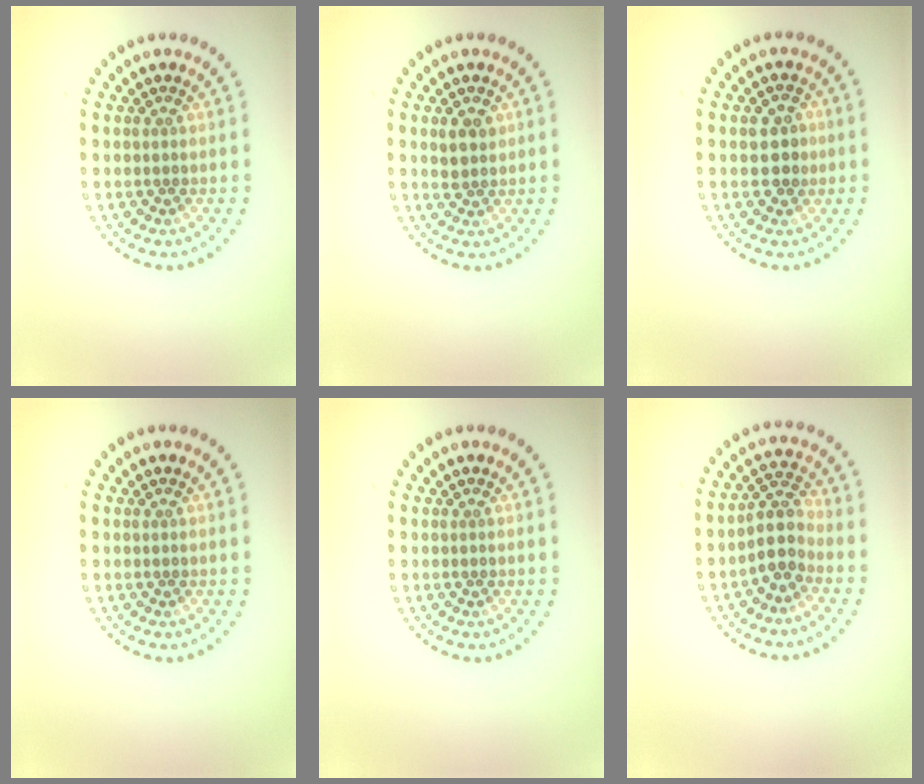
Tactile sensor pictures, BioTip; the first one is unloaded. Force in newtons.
{"total": 1.7, "press": 1.6, "slide": 0.5}
{"total": 2.5, "press": 2.5, "slide": 0.3}
{"total": 0.0}
{"total": 0.0}
{"total": 2.9, "press": 2.3, "slide": 1.7}